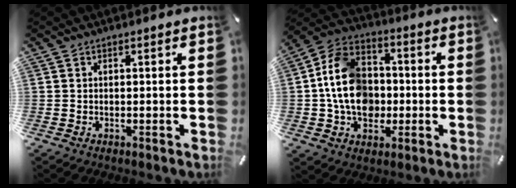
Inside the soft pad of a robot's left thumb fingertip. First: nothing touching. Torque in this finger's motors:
{"motor_torque": [1.60, 3.28, 1.84, -0.35, 0.54]}